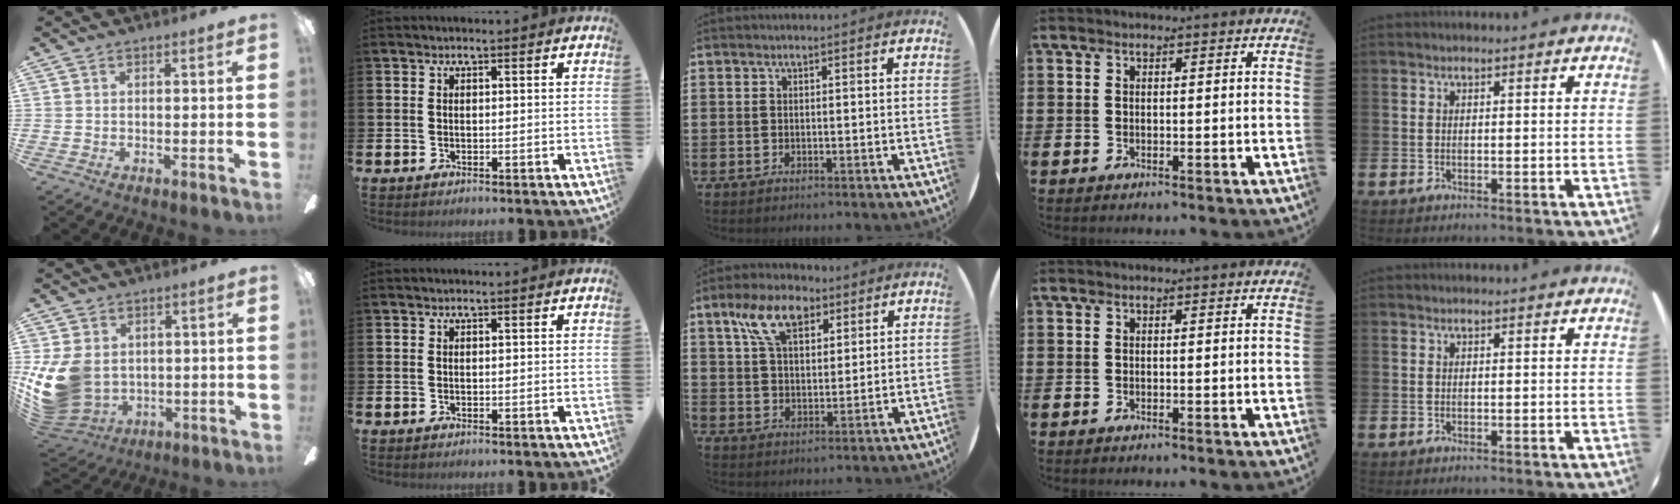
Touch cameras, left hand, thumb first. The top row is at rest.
{"thumb": {"total": 14.9, "force": [-0.1, 11.8, 9.2], "torque": [-0.215, -0.007, 0.001]}, "middle": {"total": 8.7, "force": [5.2, 4.7, 5.1], "torque": [-0.104, 0.005, 0.094]}}